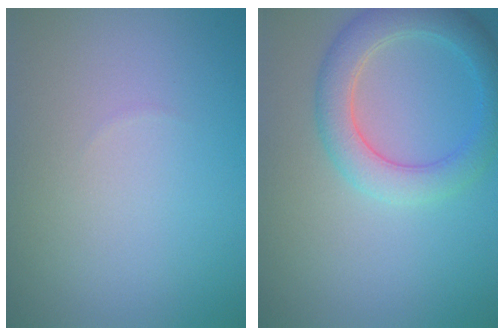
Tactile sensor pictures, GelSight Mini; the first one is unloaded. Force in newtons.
{"total": 4.3, "press": 4.3, "slide": 0.2}